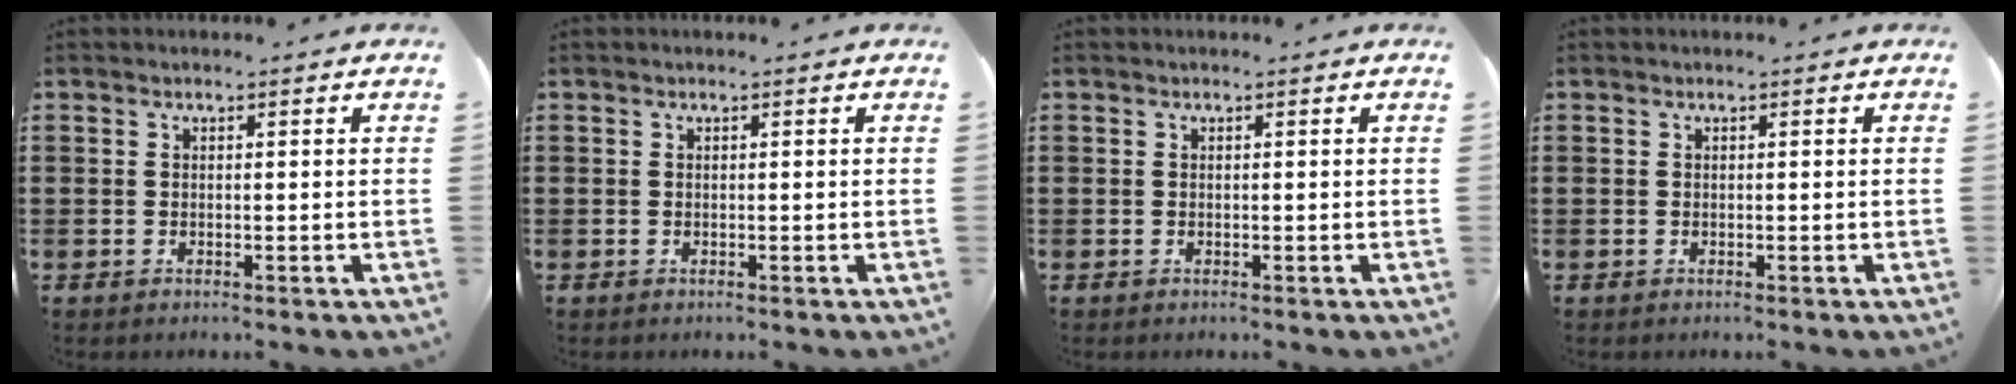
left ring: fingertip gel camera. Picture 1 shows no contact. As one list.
[{"total": 0.0}, {"total": 0.0}, {"total": 0.0}]